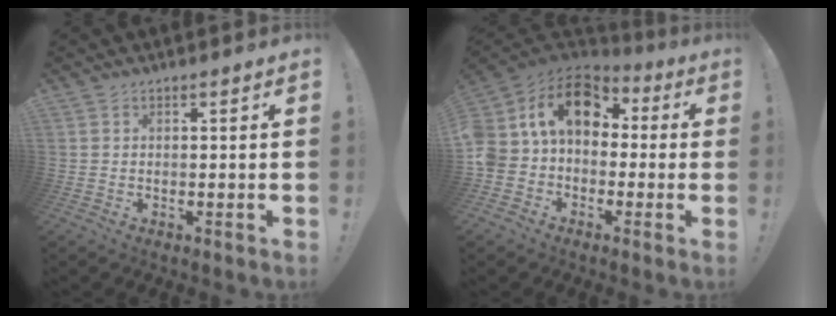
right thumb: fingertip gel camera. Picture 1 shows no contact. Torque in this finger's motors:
{"motor_torque": [2.42, 2.00, 2.10, -0.67, 0.30]}